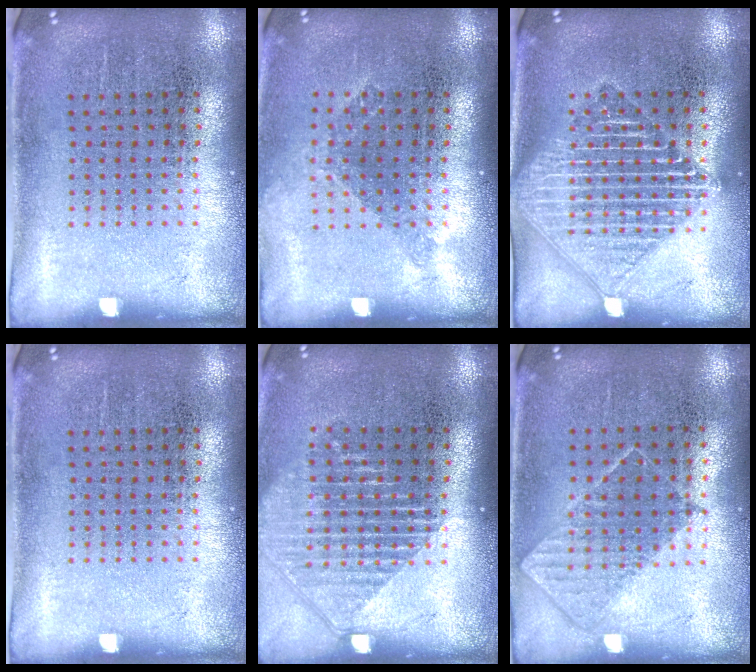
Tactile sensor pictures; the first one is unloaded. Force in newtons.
{"total": 1.0, "press": 0.8, "slide": 0.6}
{"total": 2.6, "press": 2.6, "slide": 0.3}
{"total": 0.0}
{"total": 1.5, "press": 1.4, "slide": 0.6}
{"total": 0.8, "press": 0.7, "slide": 0.3}